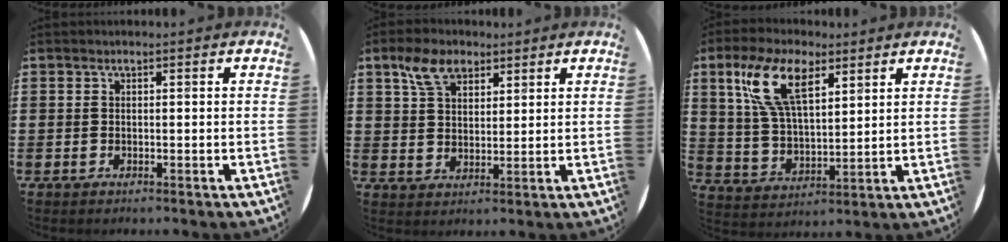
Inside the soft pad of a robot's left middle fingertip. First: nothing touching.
{"total": 5.7, "force": [3.8, 3.2, 2.8], "torque": [-0.059, 0.006, 0.069]}
{"total": 10.1, "force": [6.0, 4.3, 6.9], "torque": [-0.153, 0.002, 0.110]}